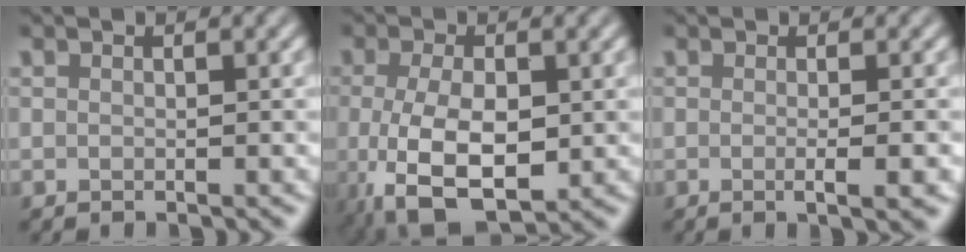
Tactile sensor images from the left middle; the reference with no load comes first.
{"total": 7.3, "force": [-1.3, 3.5, 6.3], "torque": [-0.136, -0.017, -0.017]}
{"total": 3.0, "force": [-0.3, 0.9, 2.9], "torque": [-0.027, -0.001, -0.007]}